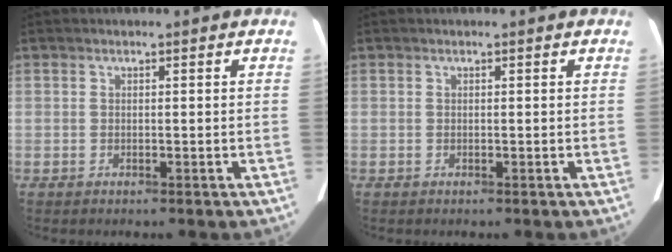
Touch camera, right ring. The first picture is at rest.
{"total": 0.0}